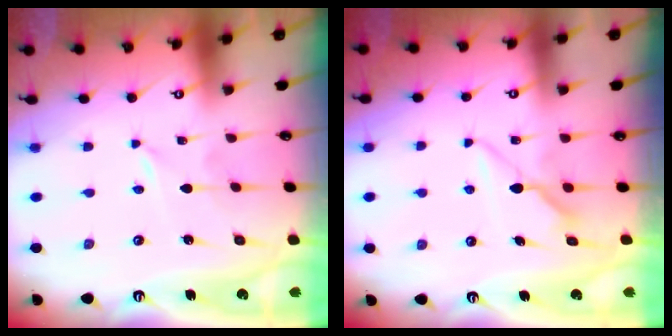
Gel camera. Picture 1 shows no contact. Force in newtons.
{"total": 8.4, "press": 8.4, "slide": 0.3}